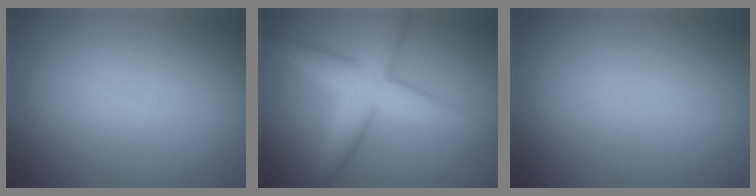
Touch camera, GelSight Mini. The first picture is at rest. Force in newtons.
{"total": 6.0, "press": 6.0, "slide": 0.1}
{"total": 0.0}